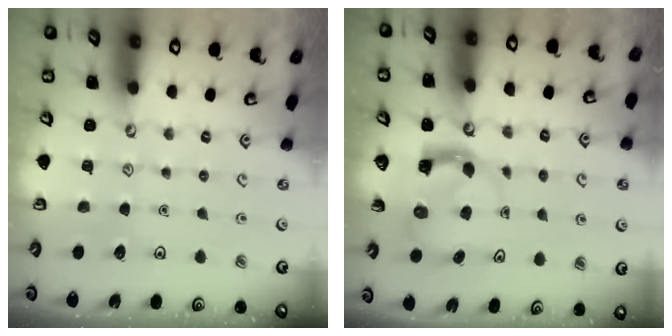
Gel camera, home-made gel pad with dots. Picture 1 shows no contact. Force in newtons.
{"total": 4.0, "press": 4.0, "slide": 0.4}